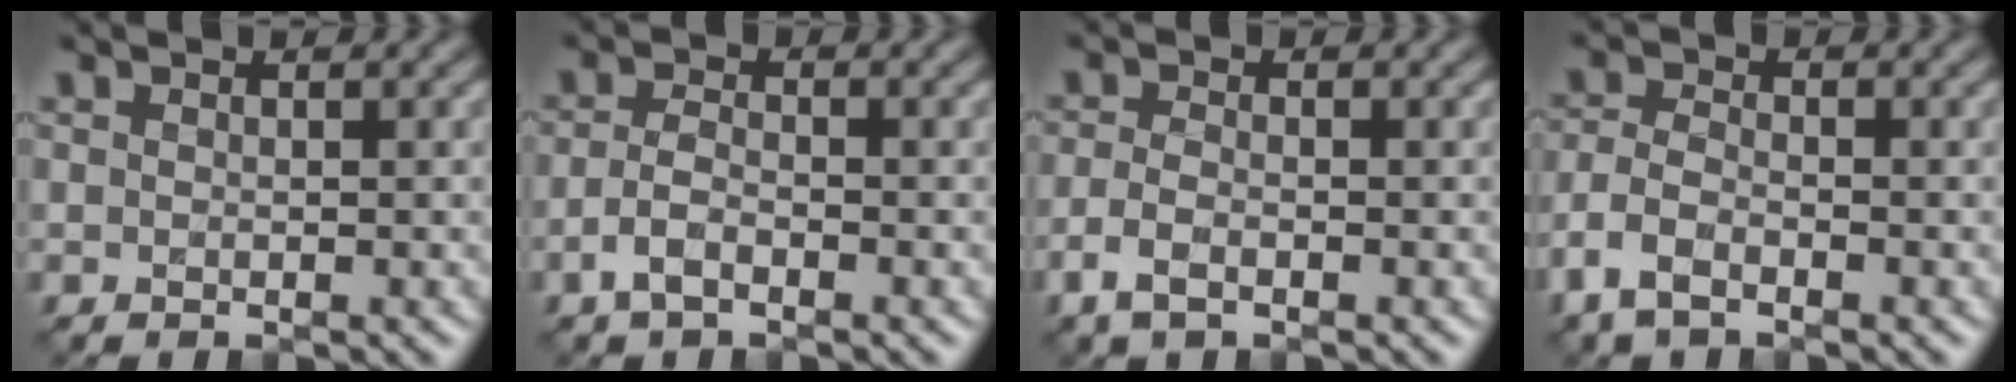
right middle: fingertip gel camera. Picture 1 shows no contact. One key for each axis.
{"total": 2.3, "fx": -1.2, "fy": 0.9, "fz": 1.7, "tx": -0.037, "ty": 0.003, "tz": -0.030}
{"total": 2.4, "fx": -1.3, "fy": 1.0, "fz": 1.7, "tx": -0.041, "ty": -0.004, "tz": -0.033}
{"total": 3.4, "fx": -2.2, "fy": 1.5, "fz": 2.1, "tx": -0.048, "ty": -0.002, "tz": -0.056}